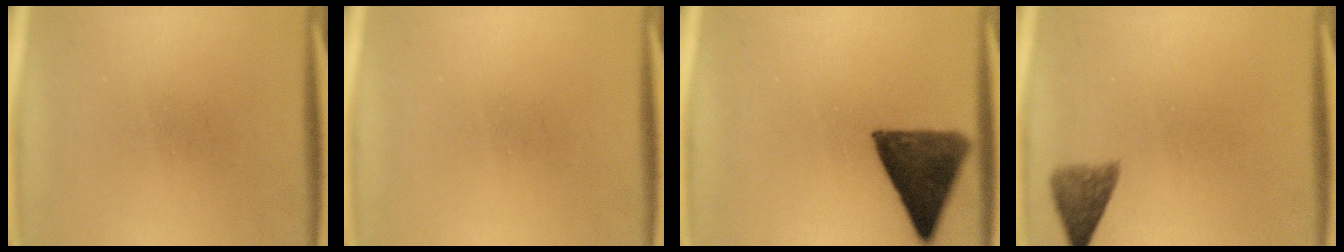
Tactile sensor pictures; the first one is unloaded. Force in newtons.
{"total": 0.0}
{"total": 11.6}
{"total": 3.6}